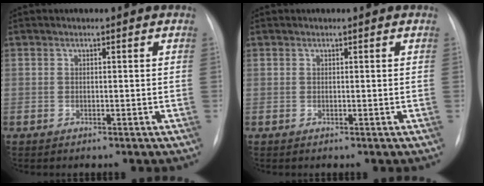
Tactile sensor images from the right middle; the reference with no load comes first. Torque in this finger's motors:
{"motor_torque": [0.00, 0.00, 0.00, 0.00]}